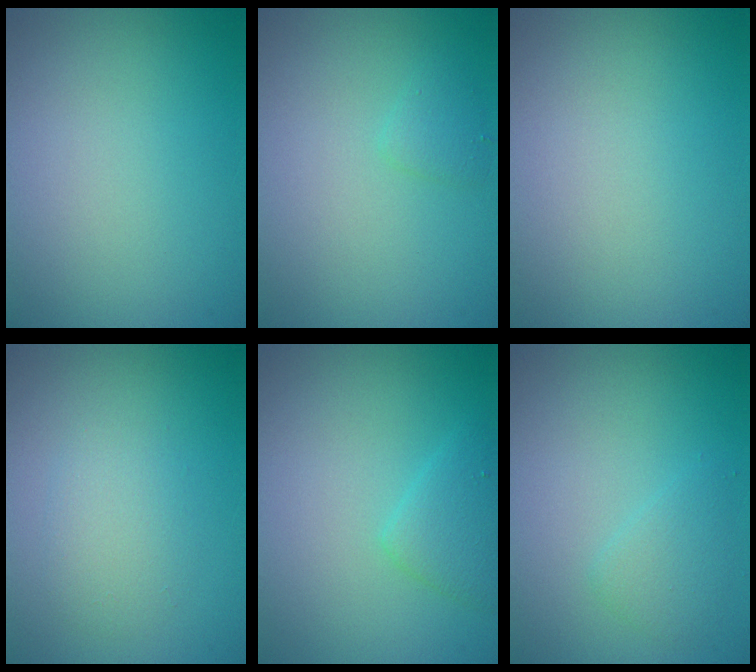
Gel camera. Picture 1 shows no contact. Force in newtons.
{"total": 1.0, "press": 1.0, "slide": 0.1}
{"total": 0.0}
{"total": 2.0, "press": 2.0, "slide": 0.0}
{"total": 2.2, "press": 2.2, "slide": 0.1}
{"total": 1.6, "press": 1.6, "slide": 0.0}